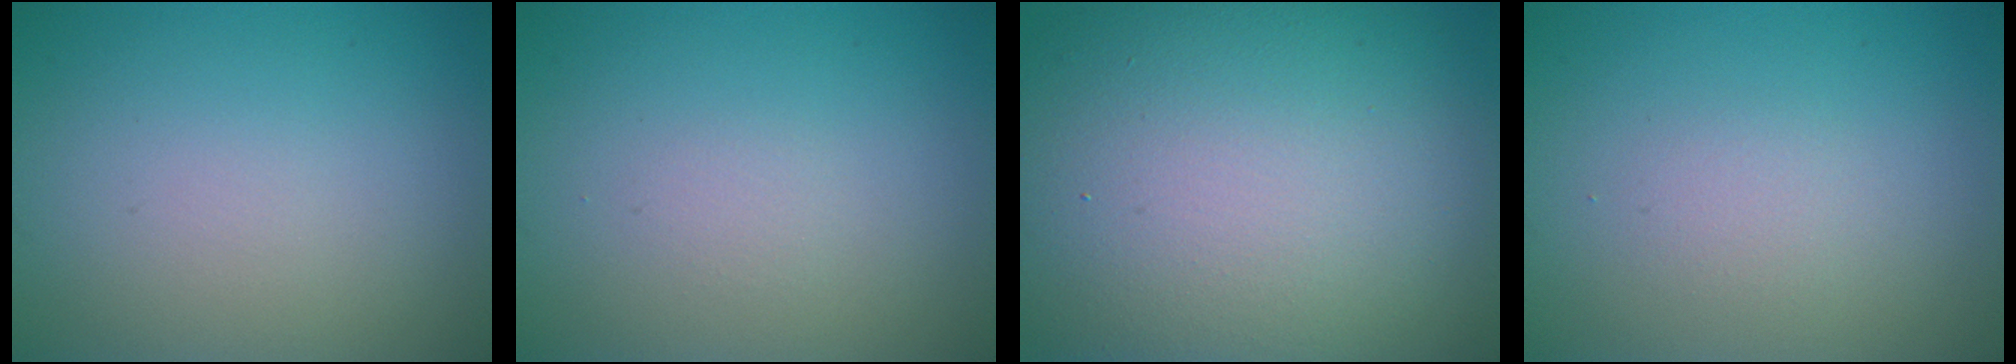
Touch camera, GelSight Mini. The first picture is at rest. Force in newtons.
{"total": 0.6, "press": 0.6, "slide": 0.0}
{"total": 18.3, "press": 18.3, "slide": 1.0}
{"total": 1.2, "press": 1.2, "slide": 0.1}